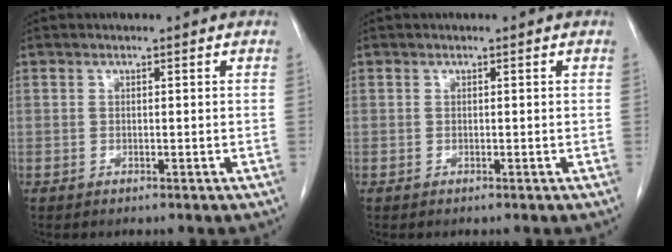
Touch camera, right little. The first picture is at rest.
{"total": 0.0}